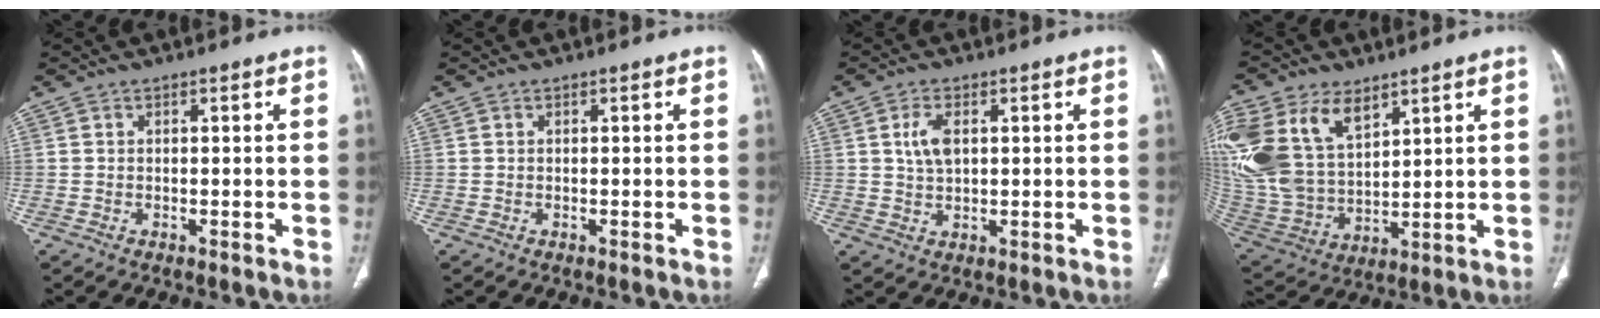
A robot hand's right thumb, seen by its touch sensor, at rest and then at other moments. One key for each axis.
{"total": 0.0}
{"total": 4.5, "fx": 1.1, "fy": 2.5, "fz": 3.6, "tx": -0.071, "ty": -0.002, "tz": 0.023}
{"total": 22.9, "fx": 10.7, "fy": 14.2, "fz": 14.4, "tx": -0.327, "ty": -0.004, "tz": 0.223}